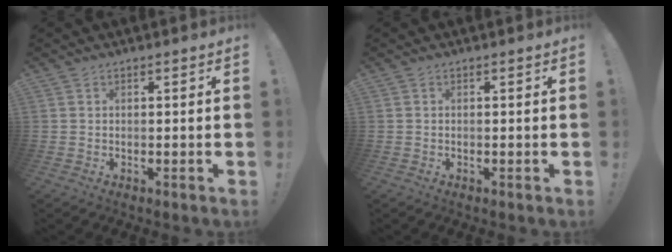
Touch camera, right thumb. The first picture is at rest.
{"total": 0.0}